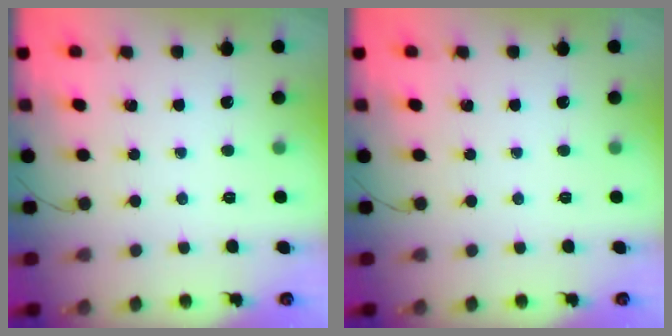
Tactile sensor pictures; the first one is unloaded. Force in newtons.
{"total": 0.0}